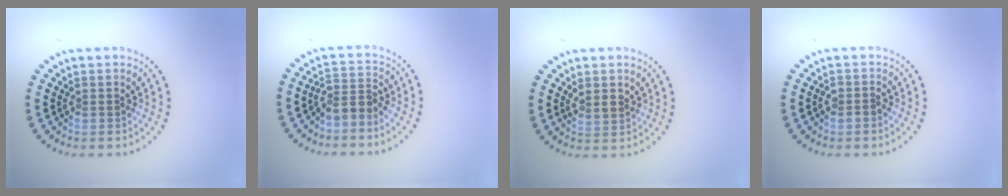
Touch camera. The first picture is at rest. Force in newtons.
{"total": 2.4, "press": 1.8, "slide": 1.6}
{"total": 1.2, "press": 0.9, "slide": 0.7}
{"total": 1.2, "press": 1.1, "slide": 0.5}